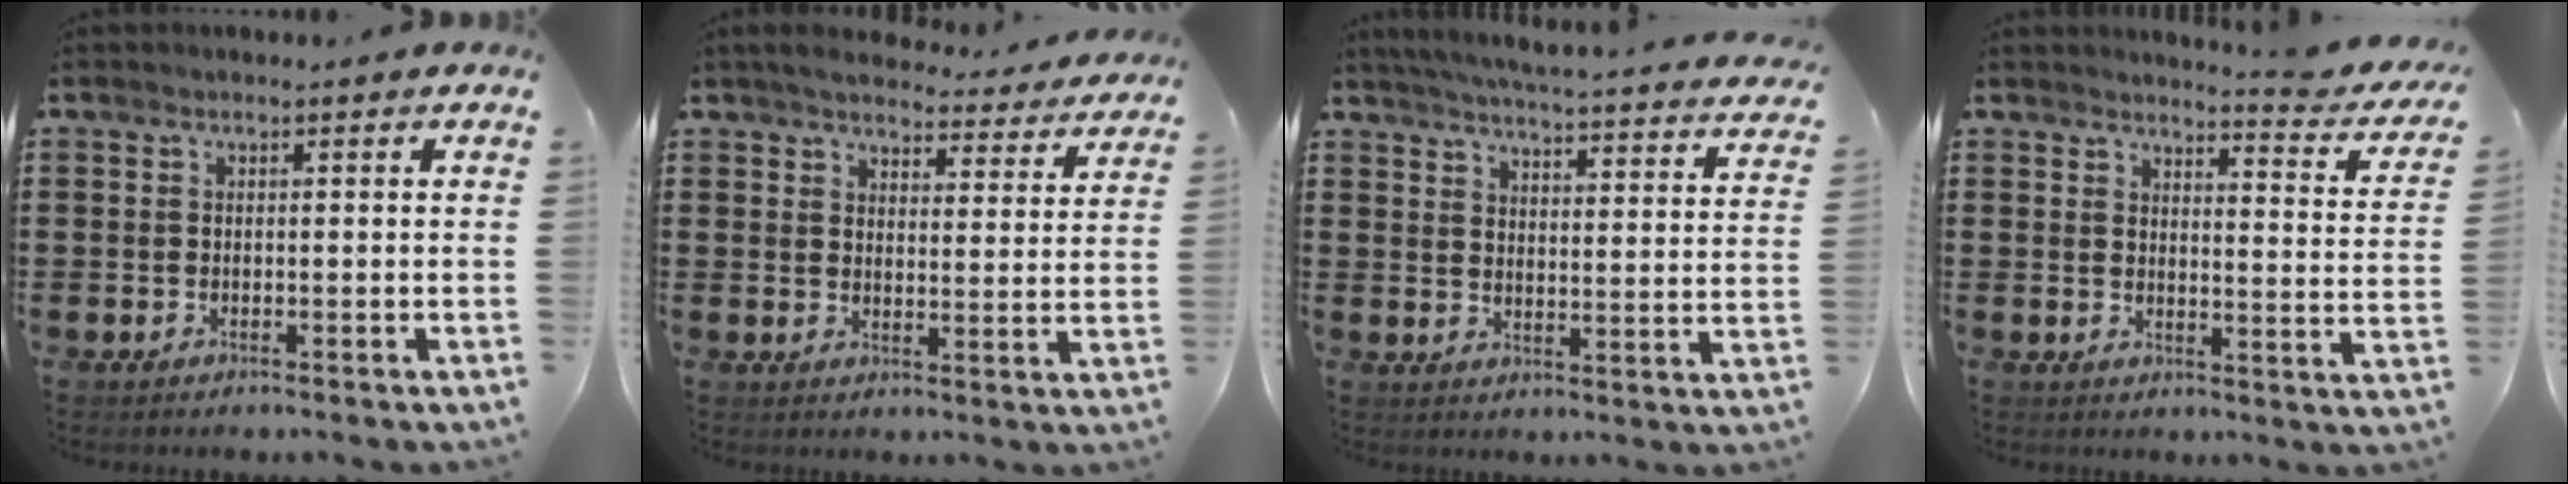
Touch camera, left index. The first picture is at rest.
{"total": 4.4, "force": [4.3, 0.2, 1.0], "torque": [-0.040, -0.029, 0.074]}
{"total": 4.8, "force": [4.5, -0.8, 1.4], "torque": [-0.051, -0.045, 0.074]}
{"total": 4.7, "force": [4.3, -0.3, 1.9], "torque": [-0.032, -0.035, 0.069]}